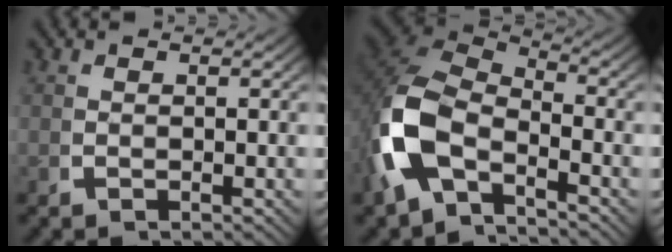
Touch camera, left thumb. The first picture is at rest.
{"total": 11.2, "force": [-1.1, 7.7, 8.1], "torque": [-0.208, -0.020, -0.017]}